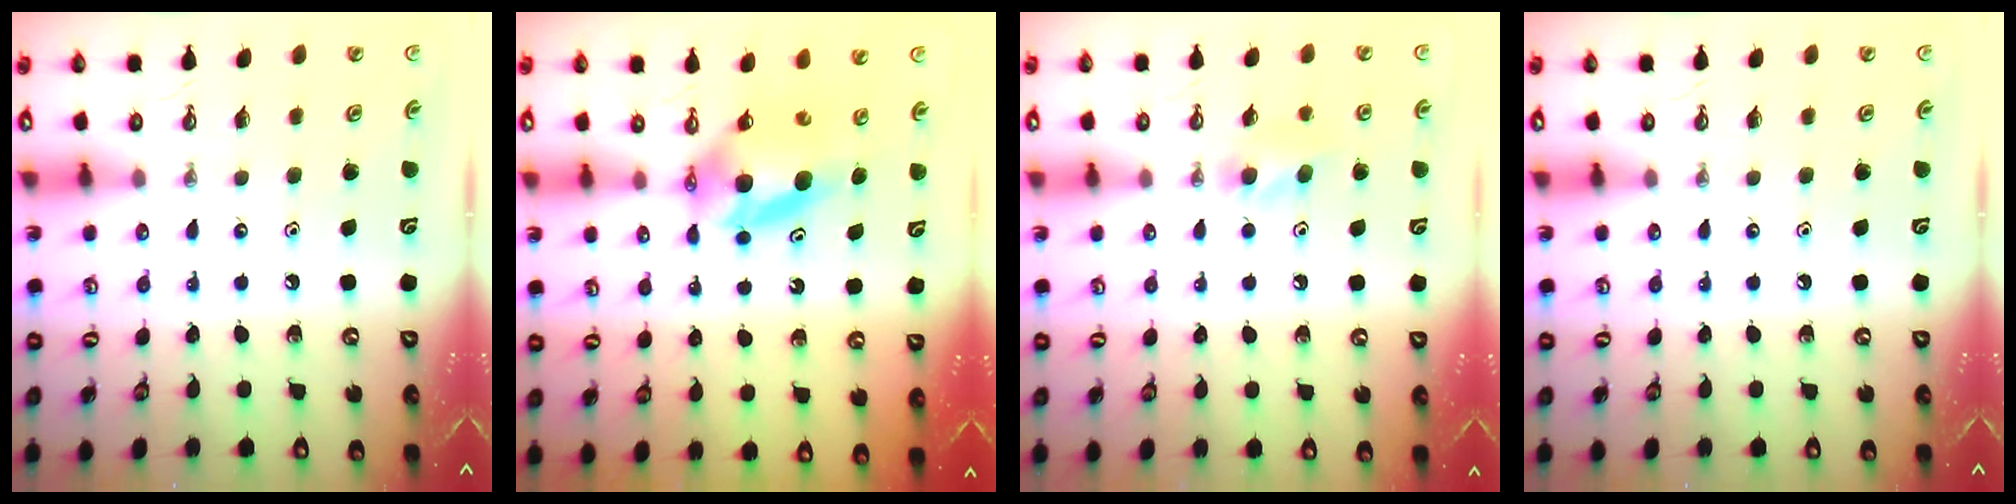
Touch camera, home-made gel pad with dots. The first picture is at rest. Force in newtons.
{"total": 7.3, "press": 5.4, "slide": 4.9}
{"total": 7.5, "press": 6.6, "slide": 3.5}
{"total": 0.0}